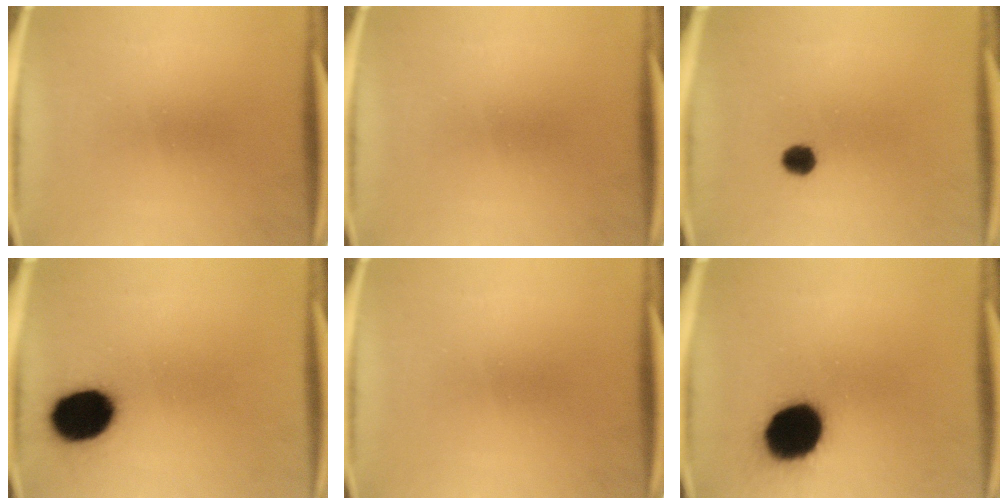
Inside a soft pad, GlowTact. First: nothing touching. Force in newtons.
{"total": 0.0}
{"total": 3.0}
{"total": 14.5}
{"total": 0.0}
{"total": 17.7}